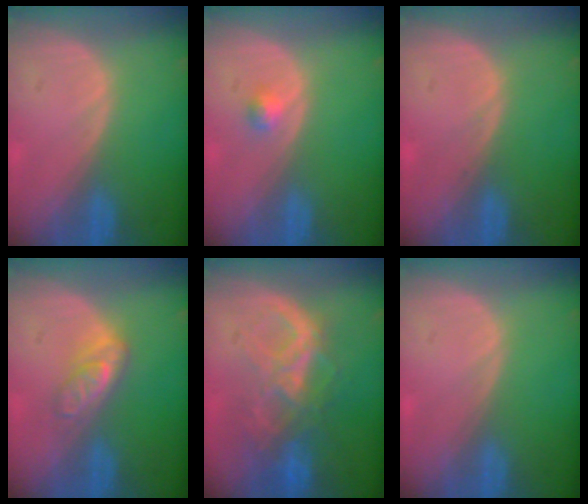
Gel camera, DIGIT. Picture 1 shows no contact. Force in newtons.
{"total": 1.7, "press": 1.4, "slide": 0.8}
{"total": 0.5, "press": 0.1, "slide": 0.5}
{"total": 4.7, "press": 4.1, "slide": 2.2}
{"total": 8.6, "press": 7.5, "slide": 4.2}
{"total": 0.0}